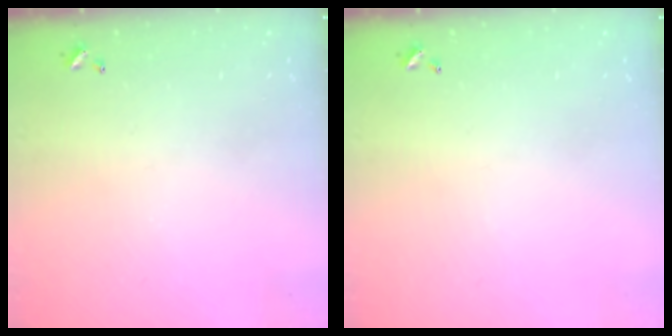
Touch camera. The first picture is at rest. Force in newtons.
{"total": 0.0}